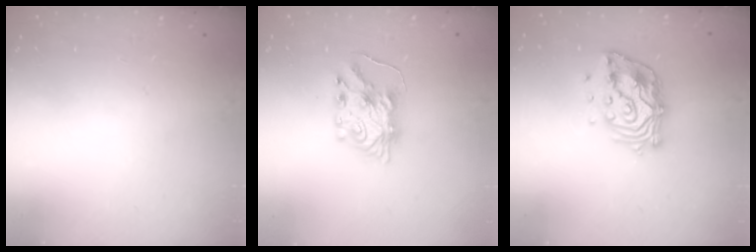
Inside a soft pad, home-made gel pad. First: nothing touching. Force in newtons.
{"total": 7.8, "press": 7.7, "slide": 0.6}
{"total": 13.7, "press": 13.7, "slide": 1.2}